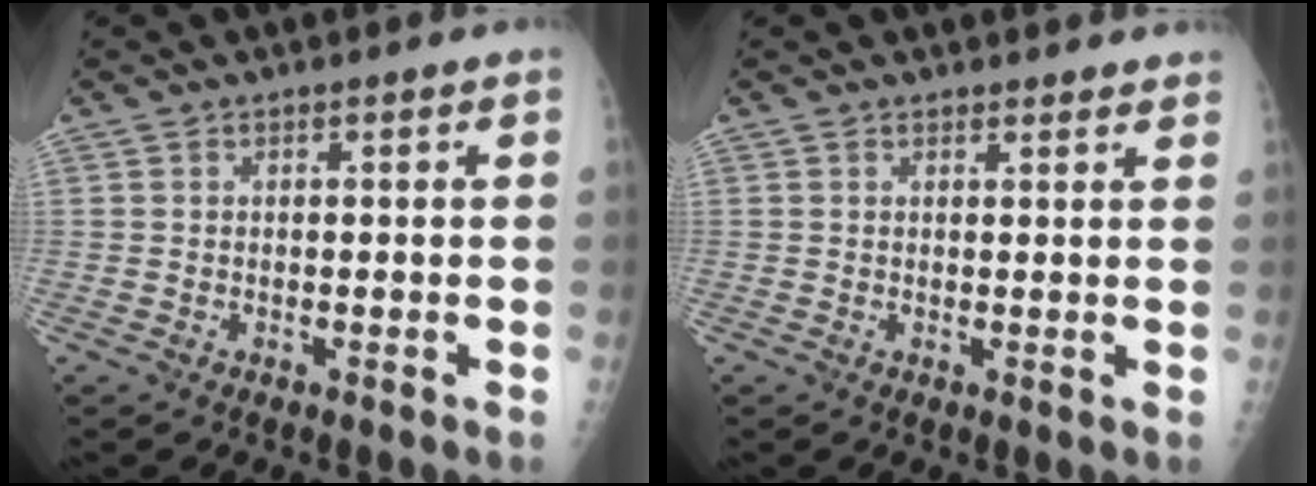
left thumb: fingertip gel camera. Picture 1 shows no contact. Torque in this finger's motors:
{"motor_torque": [-0.22, -0.01, 0.10, 0.11, 0.03]}